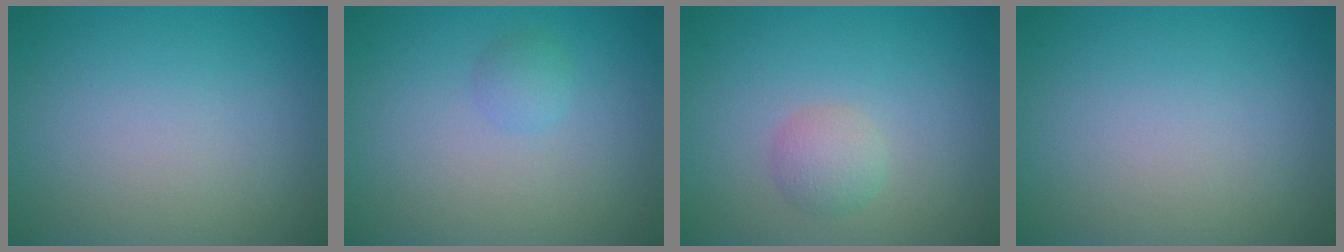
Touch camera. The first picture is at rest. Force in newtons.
{"total": 1.1, "press": 1.1, "slide": 0.0}
{"total": 1.9, "press": 1.9, "slide": 0.1}
{"total": 0.0}